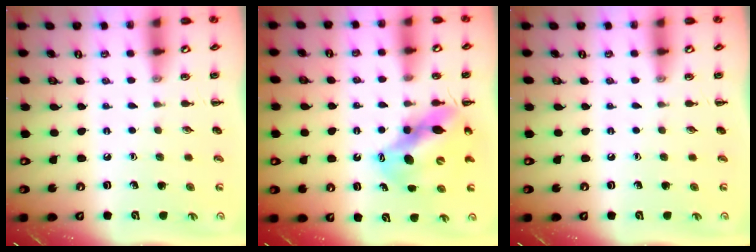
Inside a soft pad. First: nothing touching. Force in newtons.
{"total": 12.5, "press": 11.9, "slide": 3.6}
{"total": 0.0}